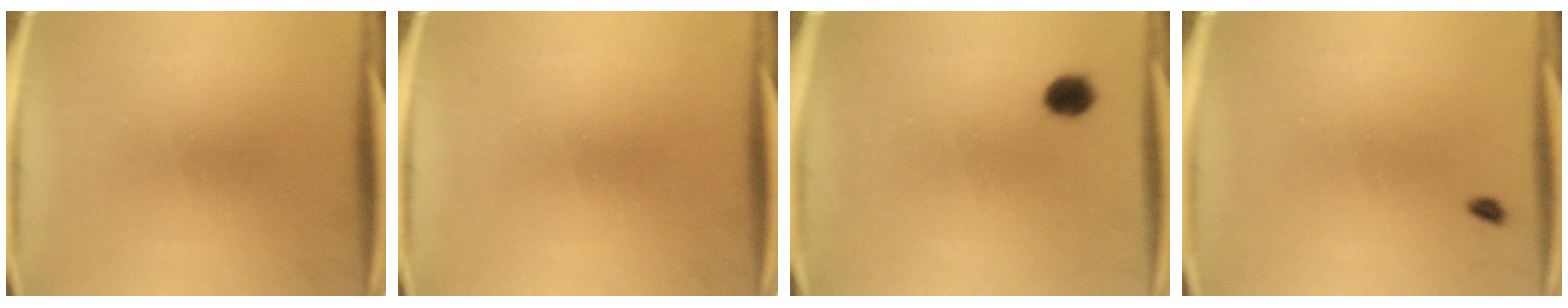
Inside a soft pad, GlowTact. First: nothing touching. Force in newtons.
{"total": 0.0}
{"total": 3.5}
{"total": 1.1}